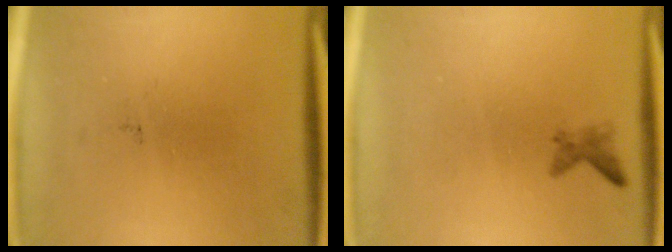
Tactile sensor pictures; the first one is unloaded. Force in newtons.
{"total": 1.1}